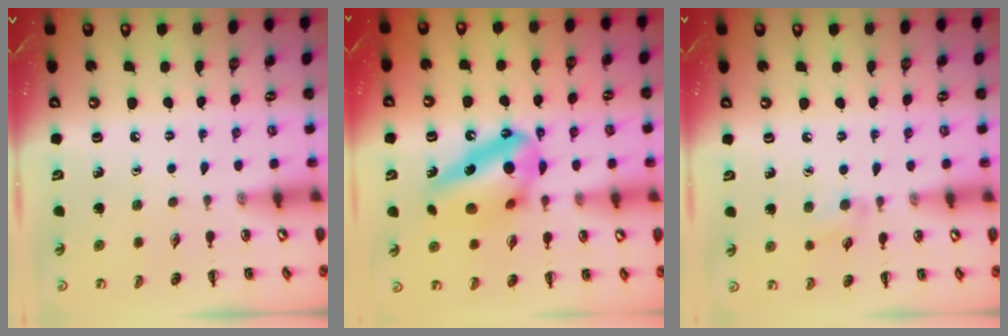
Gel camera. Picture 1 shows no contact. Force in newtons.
{"total": 15.0, "press": 14.9, "slide": 0.3}
{"total": 6.3, "press": 5.9, "slide": 2.3}